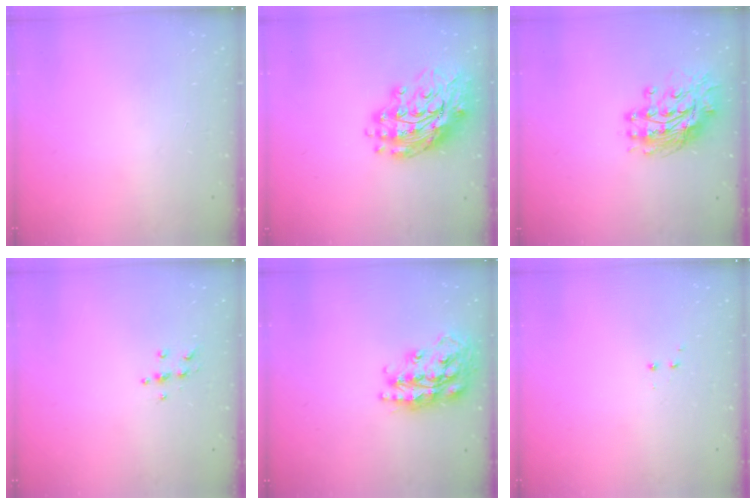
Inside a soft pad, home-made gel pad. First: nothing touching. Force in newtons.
{"total": 16.6, "press": 16.5, "slide": 1.7}
{"total": 12.3, "press": 12.2, "slide": 1.6}
{"total": 4.3, "press": 4.3, "slide": 0.6}
{"total": 20.5, "press": 20.5, "slide": 1.4}
{"total": 1.2, "press": 1.1, "slide": 0.5}